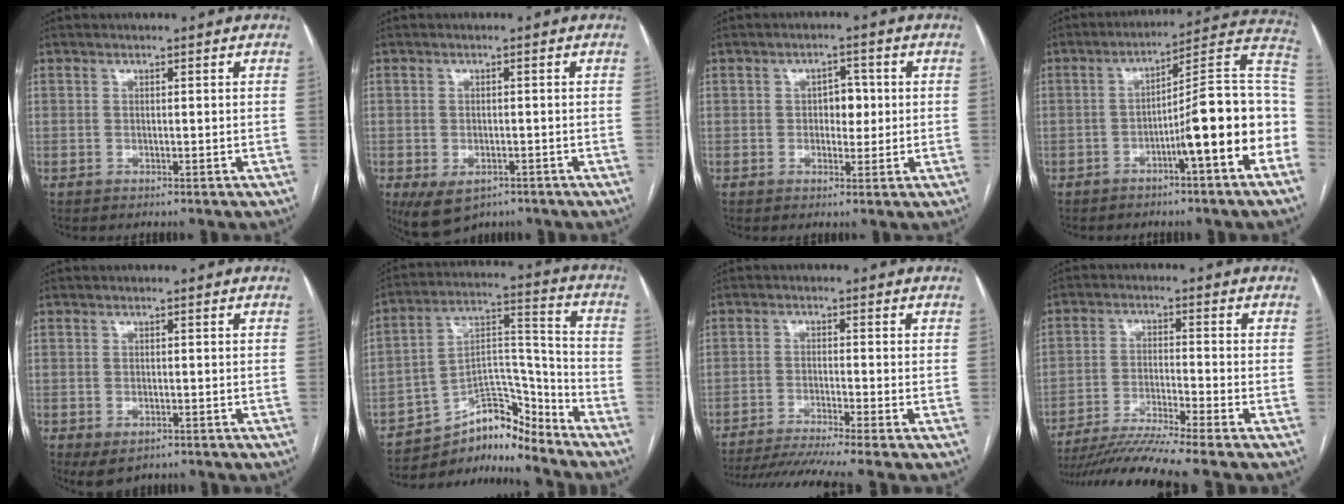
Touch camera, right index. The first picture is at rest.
{"total": 5.9, "force": [-3.3, 3.5, 3.5], "torque": [-0.064, -0.007, -0.043]}
{"total": 3.6, "force": [0.2, 2.3, 2.8], "torque": [-0.034, 0.009, 0.005]}
{"total": 14.9, "force": [-4.7, 0.9, 14.1], "torque": [-0.183, 0.032, -0.070]}
{"total": 3.0, "force": [-1.4, 1.7, 2.0], "torque": [-0.037, -0.006, -0.011]}
{"total": 10.3, "force": [-9.6, 2.9, 2.2], "torque": [-0.029, 0.065, -0.168]}
{"total": 10.2, "force": [-8.6, -1.9, 5.1], "torque": [-0.068, -0.021, -0.141]}
{"total": 9.9, "force": [-8.6, -2.6, 4.2], "torque": [-0.065, -0.025, -0.153]}